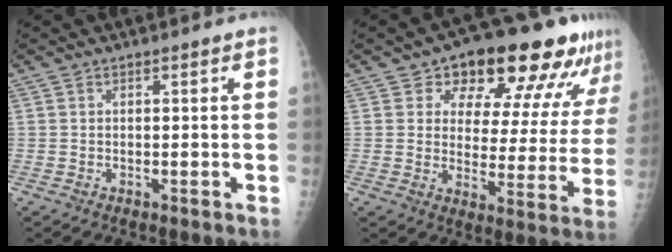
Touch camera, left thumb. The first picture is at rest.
{"total": 18.9, "force": [12.5, 8.8, 11.1], "torque": [-0.102, -0.043, 0.159]}